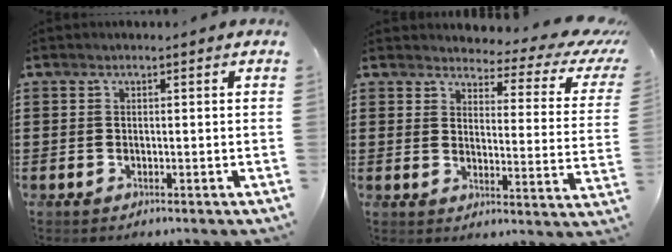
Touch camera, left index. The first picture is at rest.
{"total": 3.9, "force": [3.1, 1.1, 2.0], "torque": [-0.043, -0.027, 0.043]}